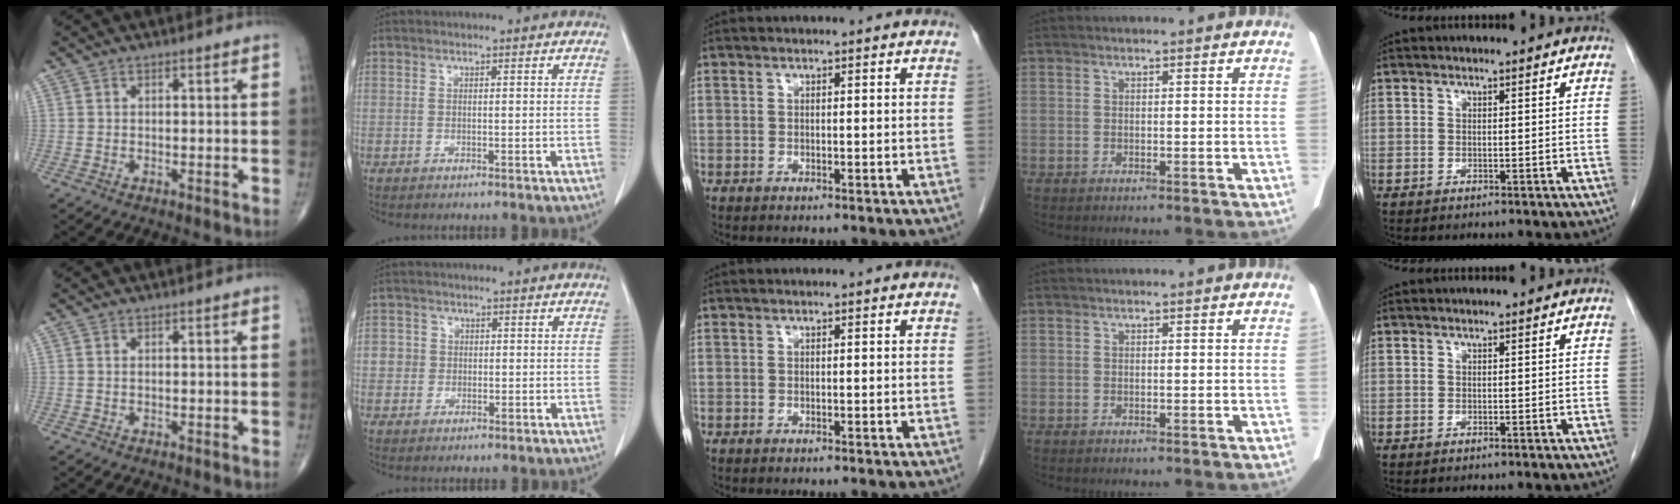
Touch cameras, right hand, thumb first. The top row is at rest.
{"index": {"total": 2.8, "force": [0.1, 2.8, 0.3], "torque": [0.008, 0.006, 0.001]}}